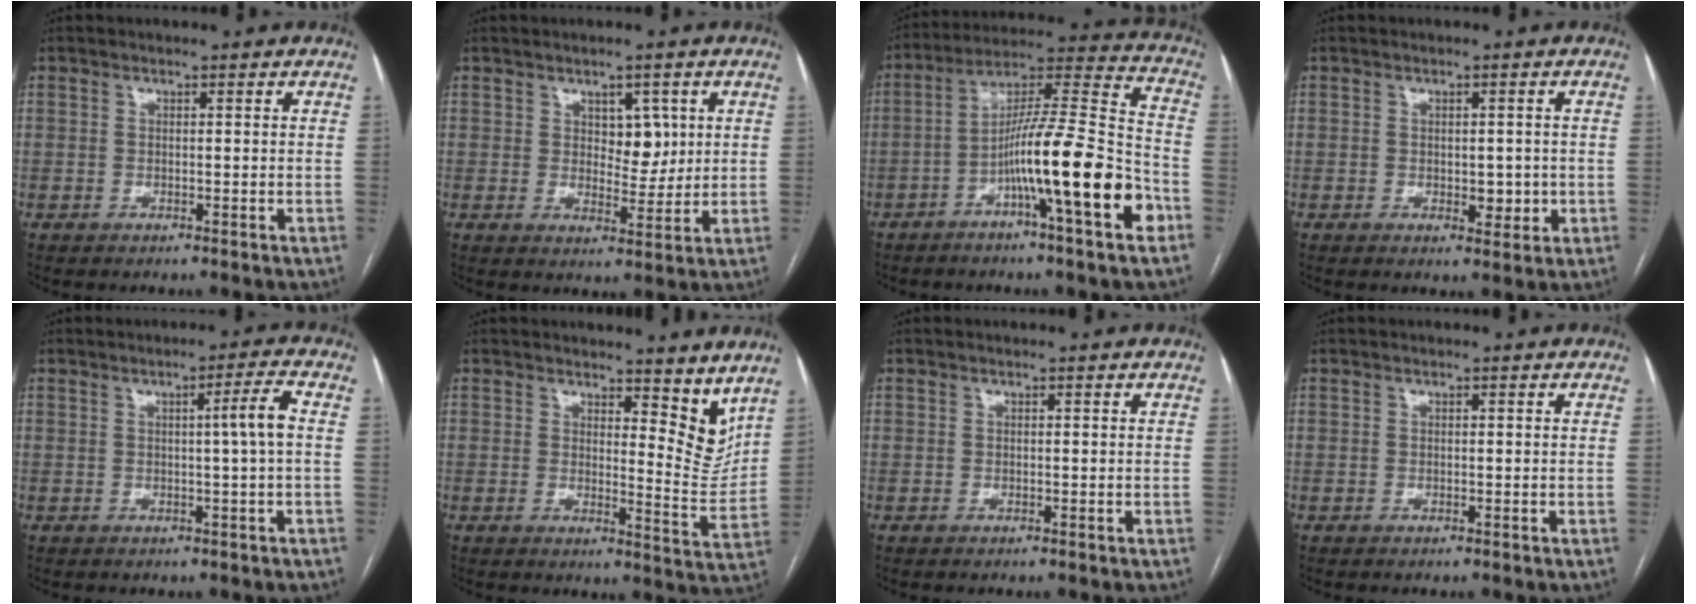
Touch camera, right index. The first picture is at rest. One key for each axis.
{"total": 4.8, "fx": 1.7, "fy": 2.7, "fz": 3.6, "tx": -0.047, "ty": -0.001, "tz": 0.030}
{"total": 17.9, "fx": -6.8, "fy": 0.2, "fz": 16.5, "tx": -0.271, "ty": 0.003, "tz": -0.116}
{"total": 3.3, "fx": -0.4, "fy": 1.8, "fz": 2.7, "tx": -0.031, "ty": -0.001, "tz": 0.001}
{"total": 3.8, "fx": 0.1, "fy": -1.0, "fz": 3.6, "tx": -0.054, "ty": 0.001, "tz": 0.003}
{"total": 7.6, "fx": 6.1, "fy": 2.5, "fz": 3.8, "tx": -0.038, "ty": -0.031, "tz": 0.074}
{"total": 0.0}
{"total": 0.0}